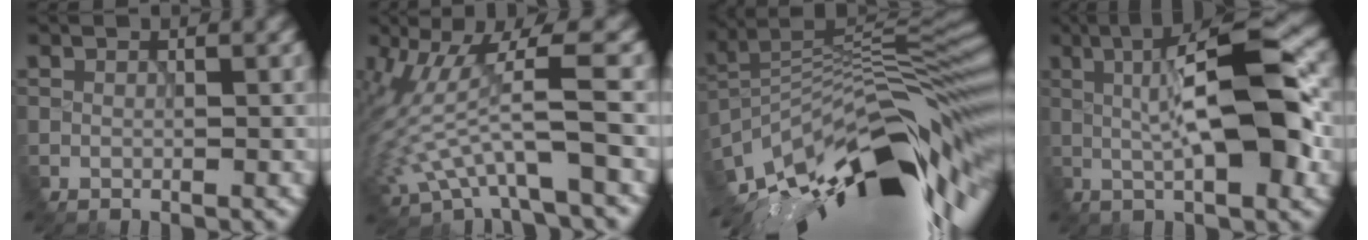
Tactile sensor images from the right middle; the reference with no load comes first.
{"total": 5.6, "force": [-0.7, 1.4, 5.4], "torque": [-0.137, 0.005, -0.012]}
{"total": 14.8, "force": [-8.2, 4.7, 11.4], "torque": [-0.220, 0.021, -0.150]}
{"total": 9.7, "force": [0.4, 1.9, 9.5], "torque": [-0.142, 0.022, 0.001]}